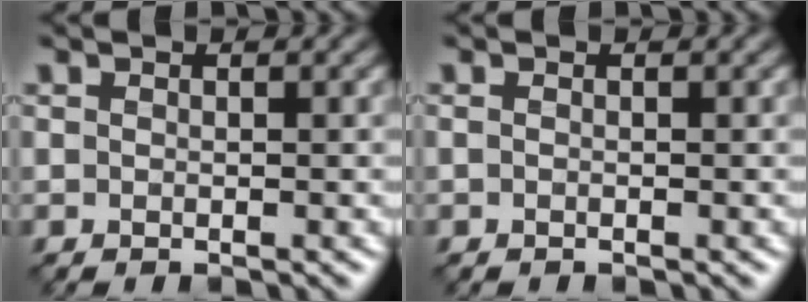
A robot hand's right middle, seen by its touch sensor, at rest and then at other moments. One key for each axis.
{"total": 0.0}